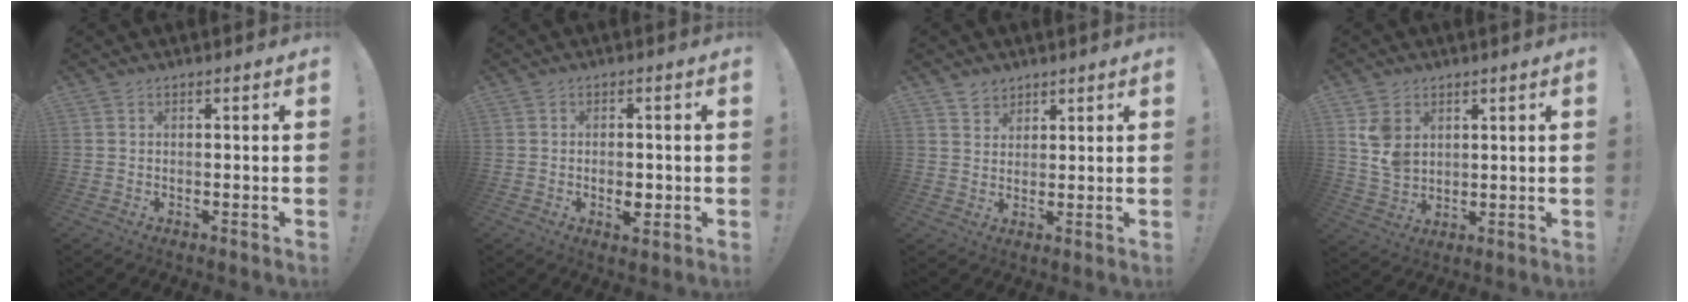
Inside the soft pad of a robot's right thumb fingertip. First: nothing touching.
{"total": 4.0, "force": [-1.0, 2.2, 3.1], "torque": [-0.040, 0.007, -0.015]}
{"total": 3.9, "force": [3.0, 2.4, 0.1], "torque": [0.003, -0.020, 0.056]}
{"total": 7.6, "force": [3.5, 5.7, 3.6], "torque": [-0.048, -0.014, 0.070]}